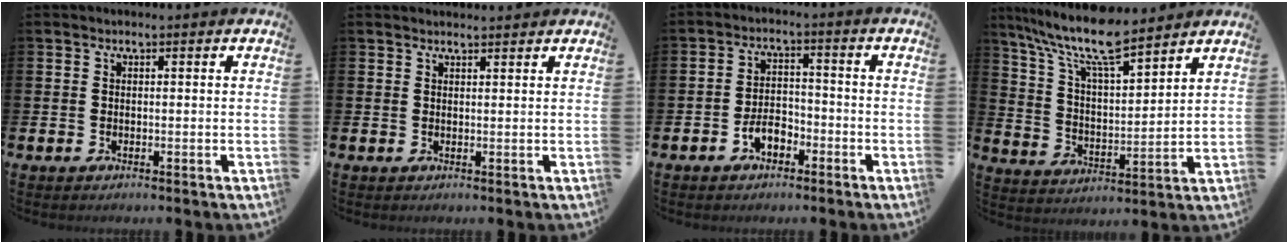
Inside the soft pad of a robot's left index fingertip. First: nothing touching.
{"total": 1.4, "force": [1.4, 0.1, 0.1], "torque": [0.006, -0.006, 0.023]}
{"total": 3.6, "force": [-2.2, 2.0, 2.0], "torque": [-0.044, 0.012, -0.044]}
{"total": 10.7, "force": [9.2, 1.5, 5.2], "torque": [-0.129, -0.045, 0.161]}